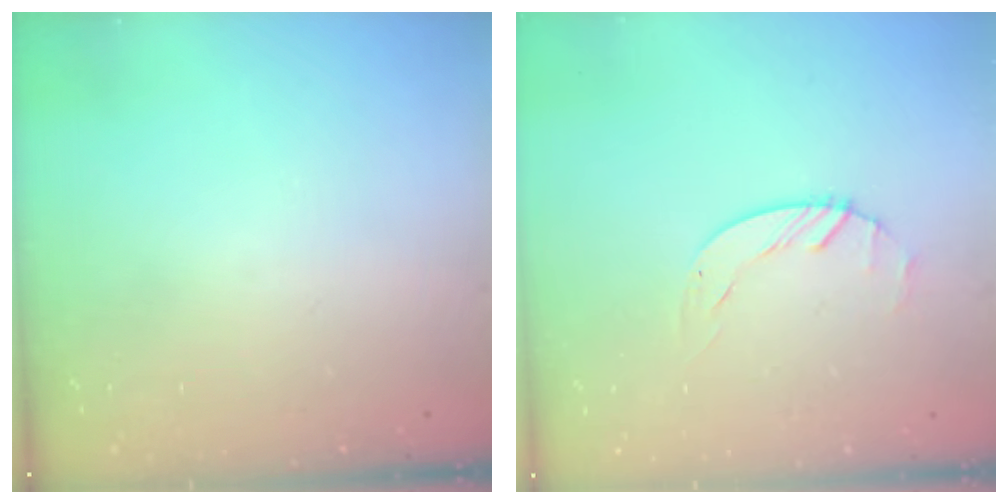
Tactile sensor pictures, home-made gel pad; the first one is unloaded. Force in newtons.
{"total": 0.6, "press": 0.6, "slide": 0.1}